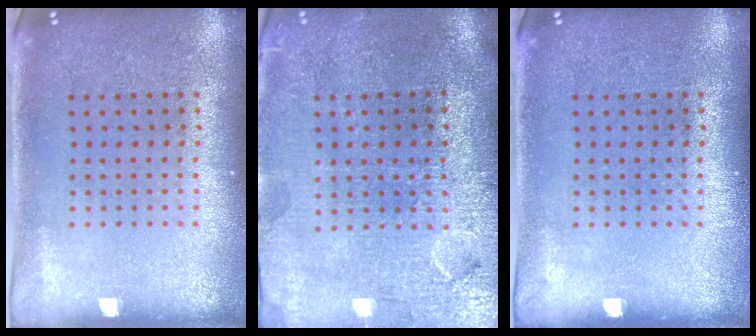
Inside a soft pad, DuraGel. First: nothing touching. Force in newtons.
{"total": 3.8, "press": 3.4, "slide": 1.6}
{"total": 0.0}